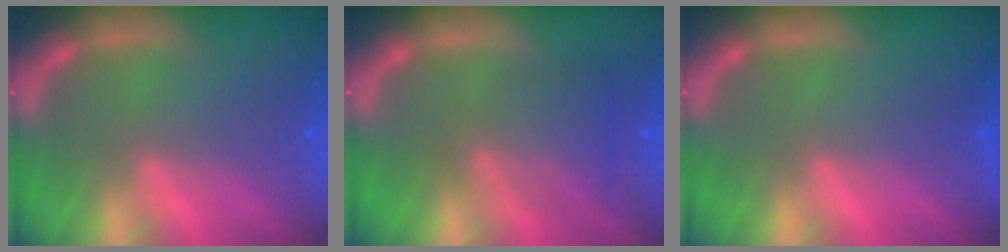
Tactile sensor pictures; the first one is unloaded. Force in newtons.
{"total": 4.5}
{"total": 0.0}